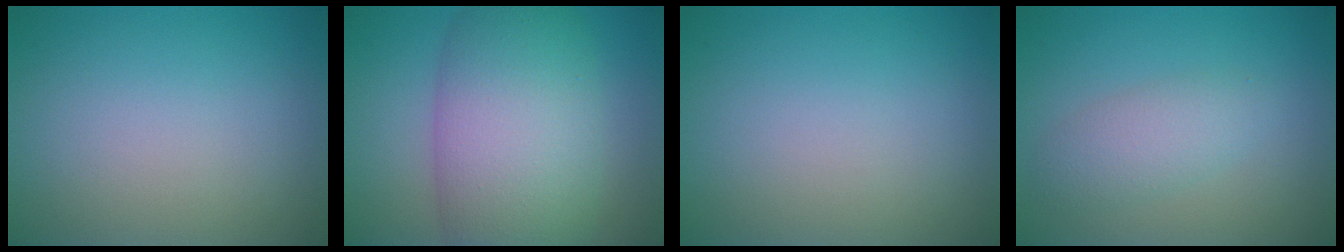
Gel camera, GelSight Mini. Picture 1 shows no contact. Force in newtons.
{"total": 10.9, "press": 10.9, "slide": 0.5}
{"total": 0.0}
{"total": 2.7, "press": 2.7, "slide": 0.1}